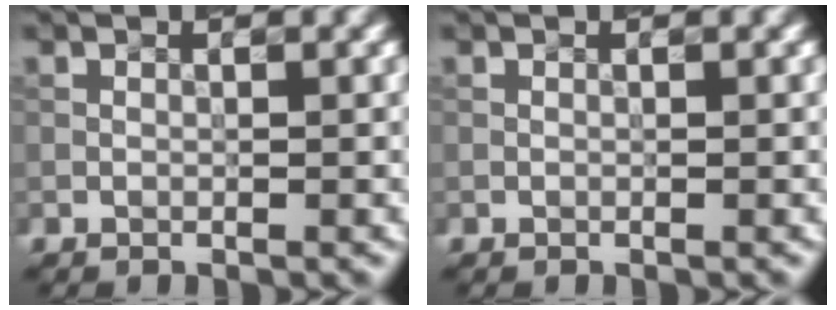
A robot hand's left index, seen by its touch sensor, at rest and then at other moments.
{"total": 0.0}